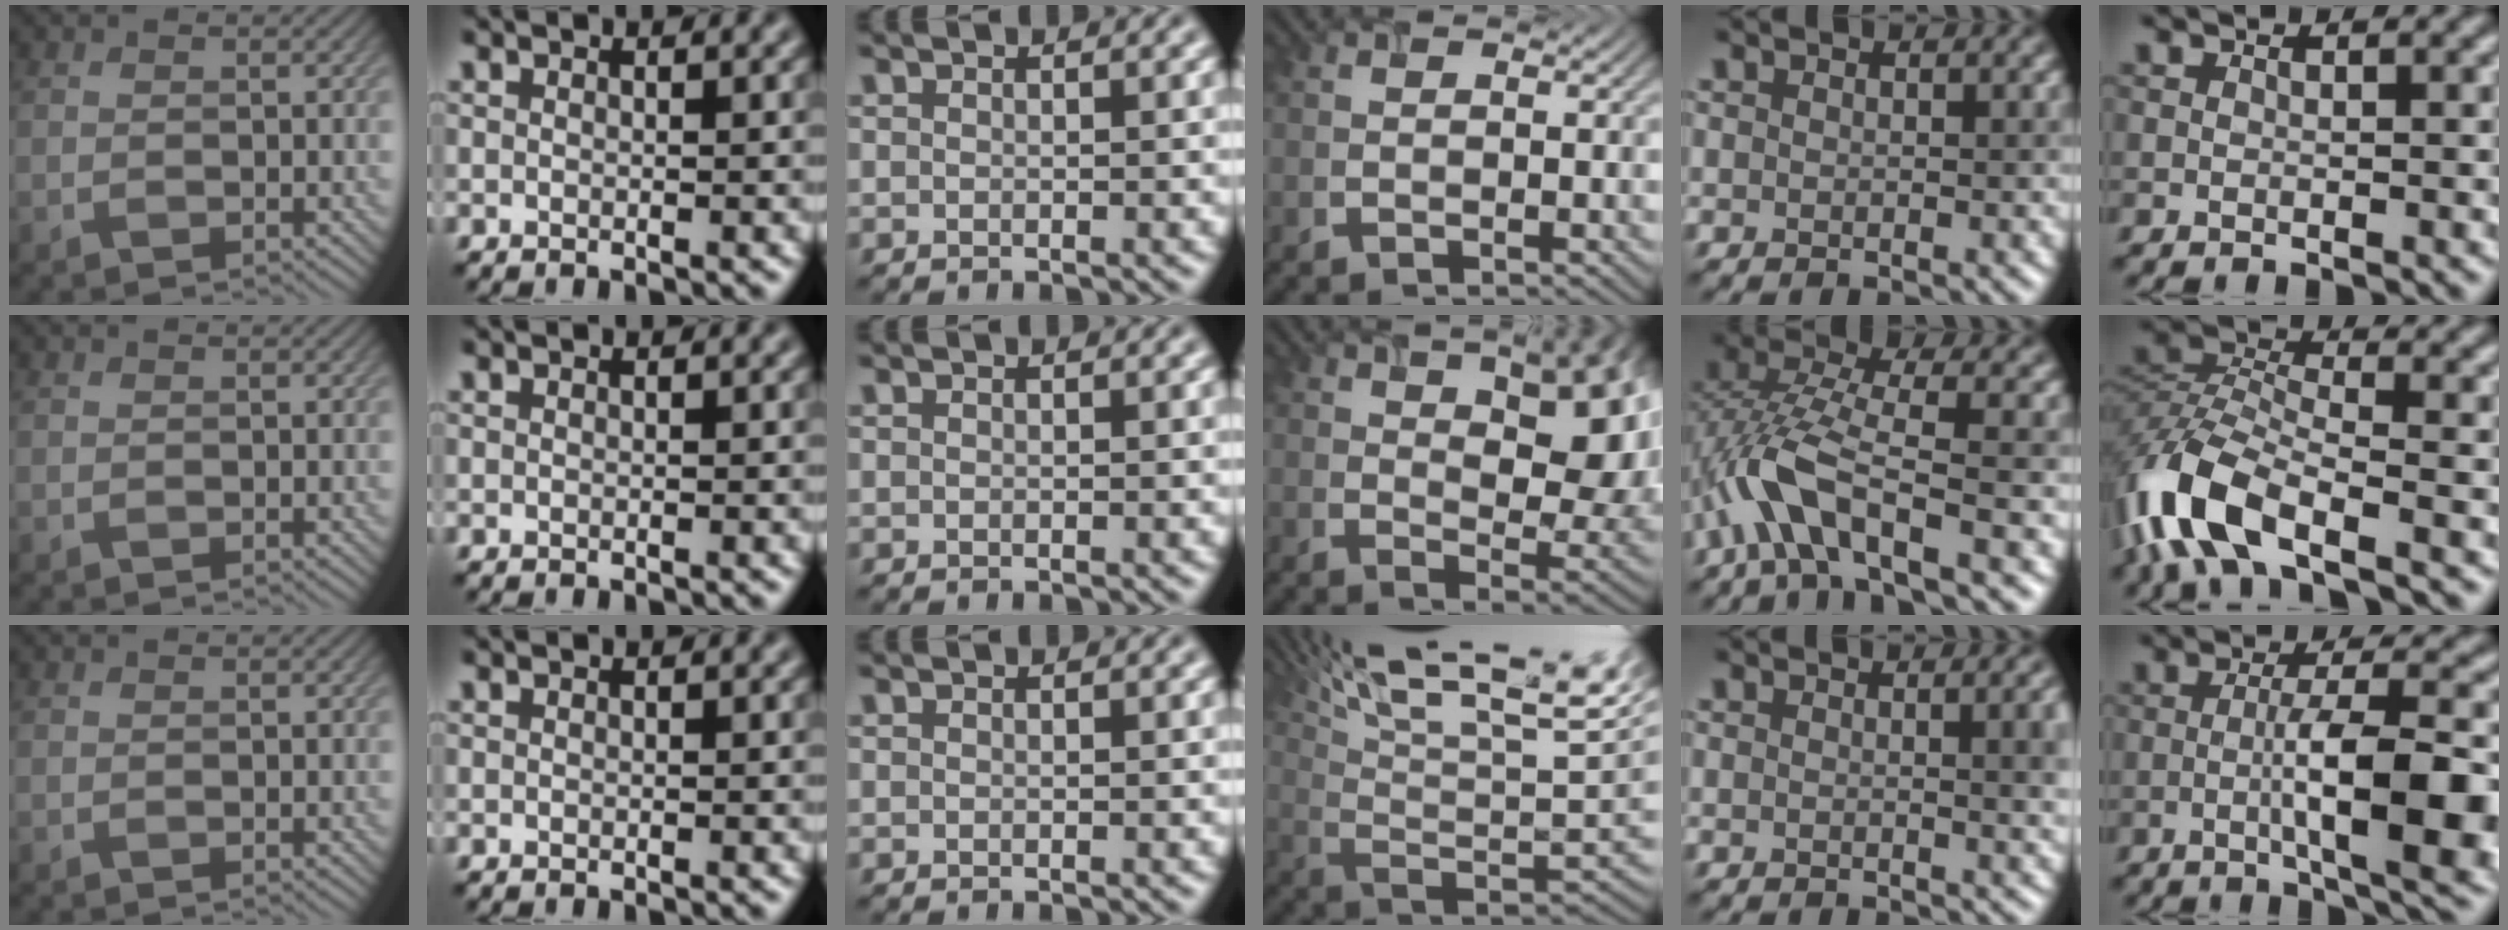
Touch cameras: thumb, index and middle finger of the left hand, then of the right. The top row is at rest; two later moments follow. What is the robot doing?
{"motion": "screw", "object": "timer"}